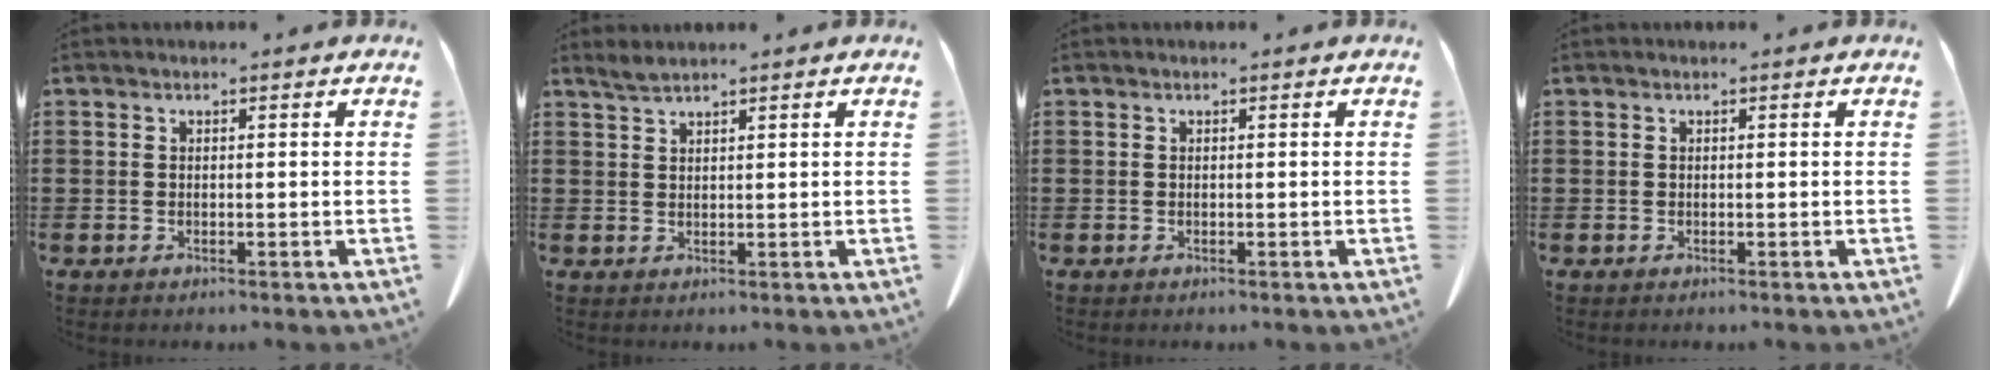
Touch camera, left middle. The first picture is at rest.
{"total": 1.6, "force": [1.5, 0.1, 0.7], "torque": [-0.018, 0.001, 0.028]}
{"total": 0.0}
{"total": 0.0}